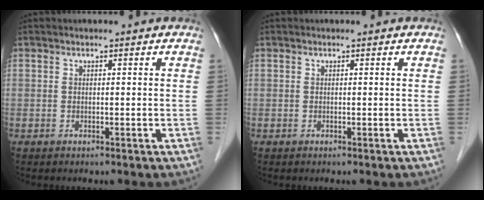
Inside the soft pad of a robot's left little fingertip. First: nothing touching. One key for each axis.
{"total": 0.0}